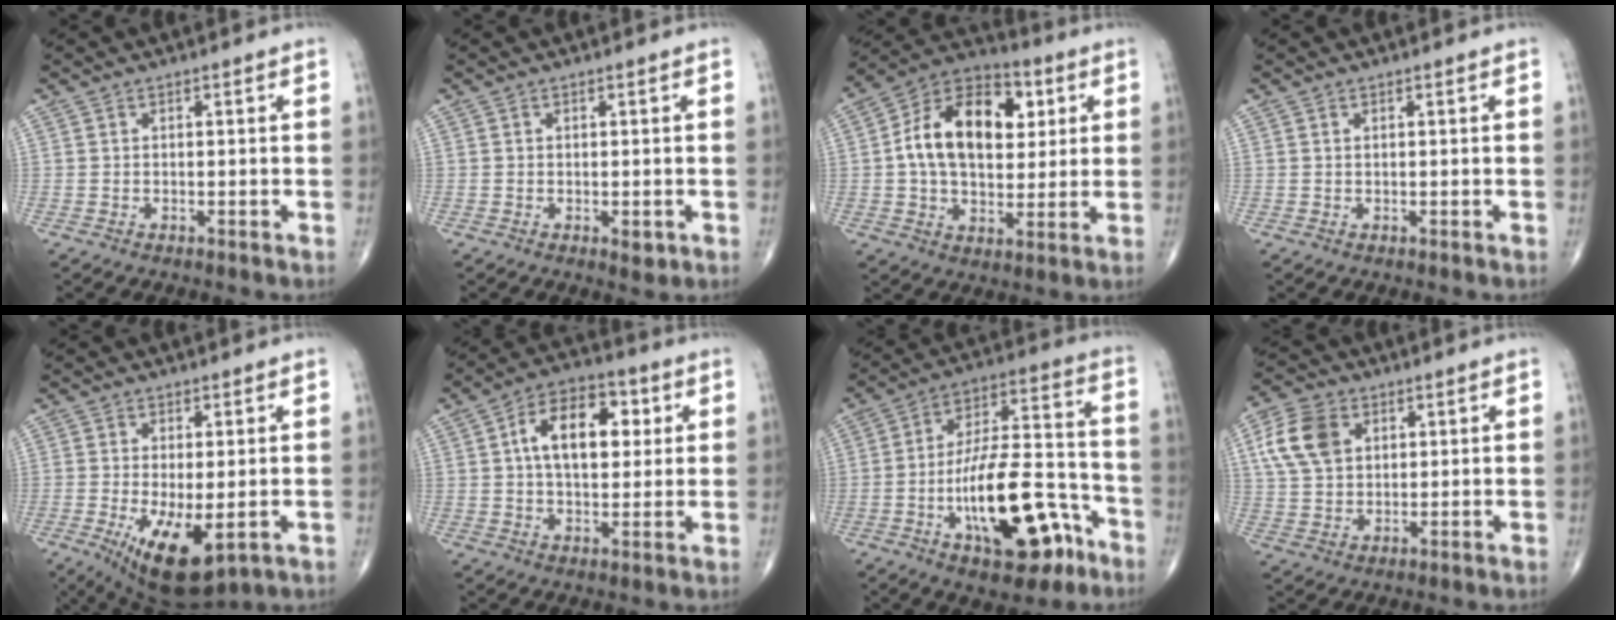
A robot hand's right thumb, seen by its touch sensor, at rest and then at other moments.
{"total": 1.9, "force": [-0.6, 0.9, 1.5], "torque": [-0.017, -0.002, -0.006]}
{"total": 18.8, "force": [3.7, 12.0, 13.9], "torque": [-0.198, 0.012, 0.057]}
{"total": 0.0}
{"total": 11.2, "force": [-3.3, 4.5, 9.8], "torque": [-0.167, -0.022, -0.038]}
{"total": 13.6, "force": [2.9, 7.9, 10.6], "torque": [-0.142, 0.011, 0.040]}
{"total": 21.3, "force": [-8.9, 8.9, 17.2], "torque": [-0.265, 0.062, -0.133]}
{"total": 10.1, "force": [3.2, 7.1, 6.5], "torque": [-0.118, 0.001, 0.061]}